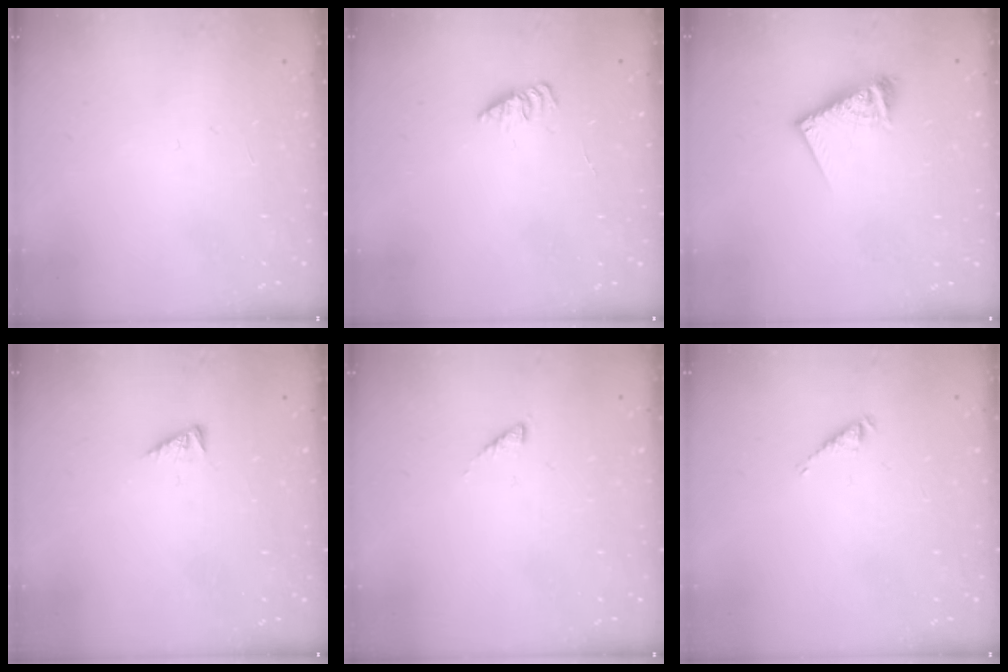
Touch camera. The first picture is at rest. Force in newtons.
{"total": 2.0, "press": 2.0, "slide": 0.4}
{"total": 9.9, "press": 9.9, "slide": 1.3}
{"total": 2.9, "press": 2.9, "slide": 0.4}
{"total": 1.2, "press": 1.2, "slide": 0.3}
{"total": 2.8, "press": 2.8, "slide": 0.5}